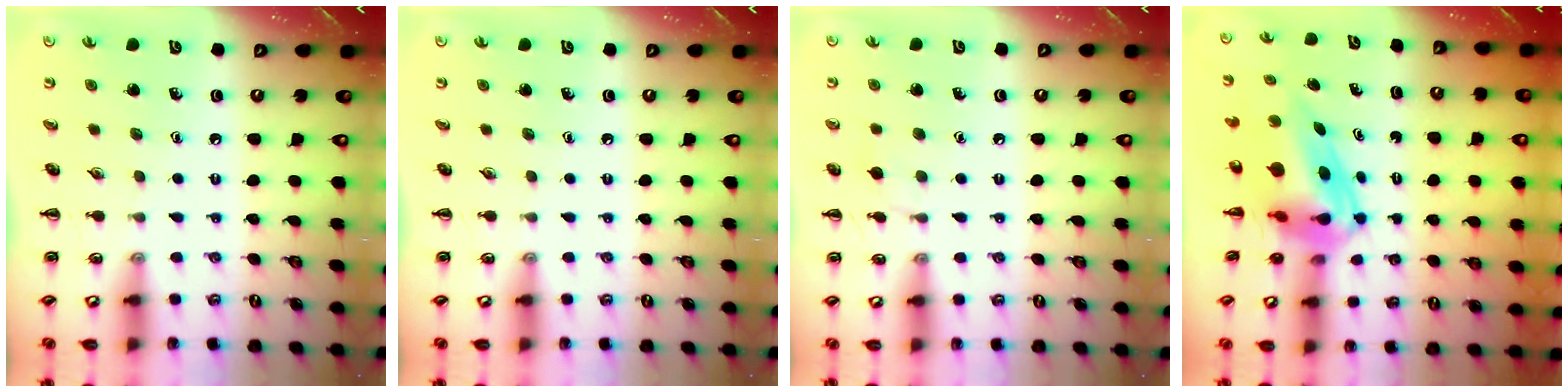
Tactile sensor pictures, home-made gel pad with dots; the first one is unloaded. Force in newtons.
{"total": 0.0}
{"total": 5.6, "press": 5.3, "slide": 1.8}
{"total": 9.5, "press": 9.0, "slide": 3.1}